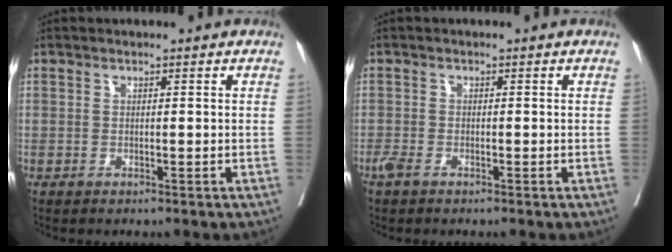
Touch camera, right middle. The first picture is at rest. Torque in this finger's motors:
{"motor_torque": [0.33, -0.24, 0.12, 0.01]}